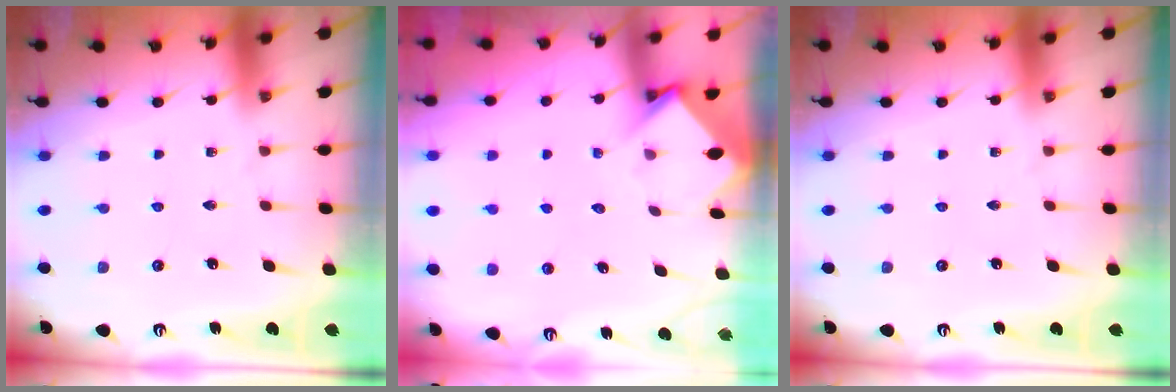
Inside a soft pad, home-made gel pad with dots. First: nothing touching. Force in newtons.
{"total": 3.6, "press": 3.6, "slide": 0.2}
{"total": 0.0}